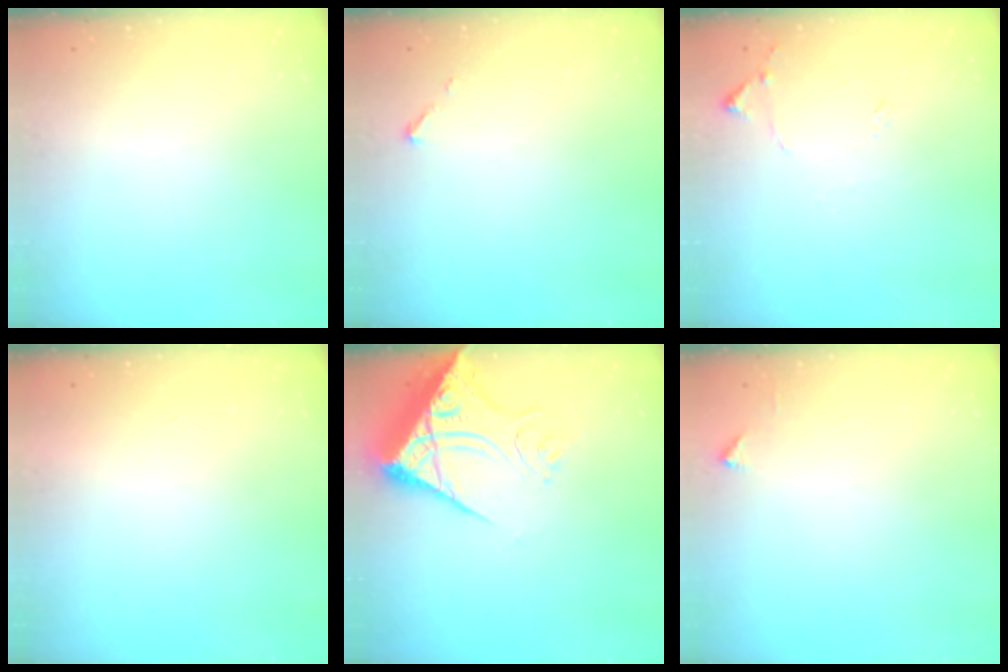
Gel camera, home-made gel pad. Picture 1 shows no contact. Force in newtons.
{"total": 2.6, "press": 2.6, "slide": 0.3}
{"total": 8.0, "press": 8.0, "slide": 0.7}
{"total": 1.6, "press": 1.6, "slide": 0.1}
{"total": 14.2, "press": 14.1, "slide": 1.9}
{"total": 2.1, "press": 2.1, "slide": 0.3}